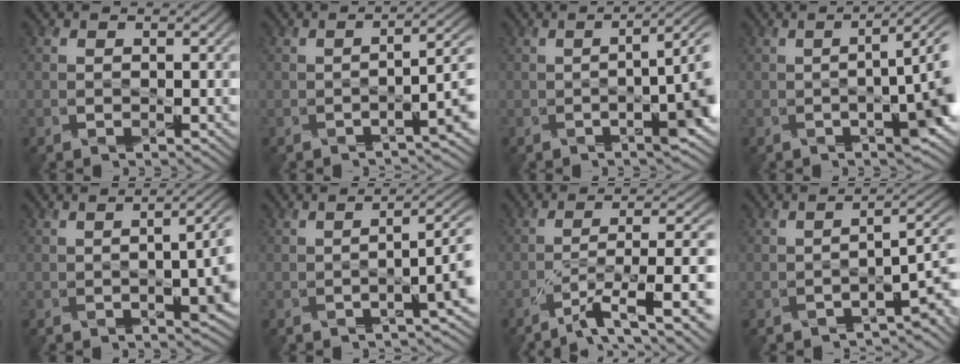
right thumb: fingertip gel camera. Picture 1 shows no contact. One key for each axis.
{"total": 4.9, "fx": -1.5, "fy": 1.7, "fz": 4.4, "tx": -0.055, "ty": 0.003, "tz": -0.019}
{"total": 7.1, "fx": -0.9, "fy": 2.0, "fz": 6.7, "tx": -0.077, "ty": -0.004, "tz": -0.014}
{"total": 7.7, "fx": -1.1, "fy": 1.9, "fz": 7.3, "tx": -0.090, "ty": -0.008, "tz": -0.016}
{"total": 6.9, "fx": -0.8, "fy": 2.9, "fz": 6.3, "tx": -0.059, "ty": -0.006, "tz": -0.013}
{"total": 4.8, "fx": -0.6, "fy": 1.4, "fz": 4.5, "tx": -0.061, "ty": 0.001, "tz": -0.009}
{"total": 8.4, "fx": -3.1, "fy": 2.5, "fz": 7.4, "tx": -0.130, "ty": -0.006, "tz": -0.047}
{"total": 4.1, "fx": -1.9, "fy": 1.2, "fz": 3.5, "tx": -0.044, "ty": 0.002, "tz": -0.030}